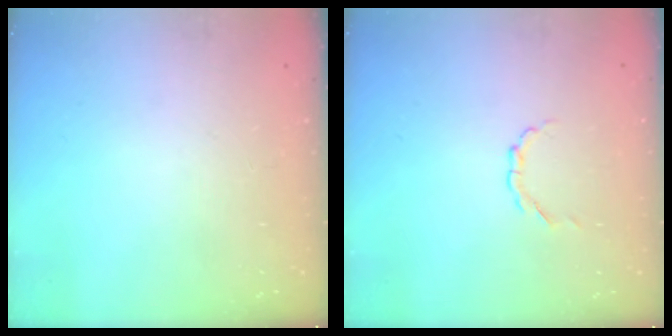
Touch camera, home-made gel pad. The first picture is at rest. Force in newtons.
{"total": 1.7, "press": 1.7, "slide": 0.1}